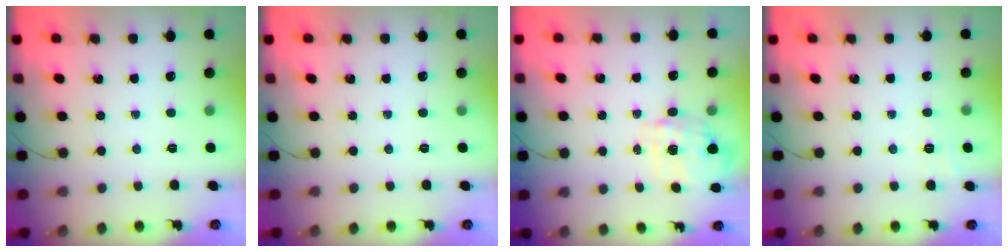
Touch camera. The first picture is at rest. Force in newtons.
{"total": 0.0}
{"total": 4.0, "press": 3.9, "slide": 0.9}
{"total": 2.0, "press": 1.5, "slide": 1.4}